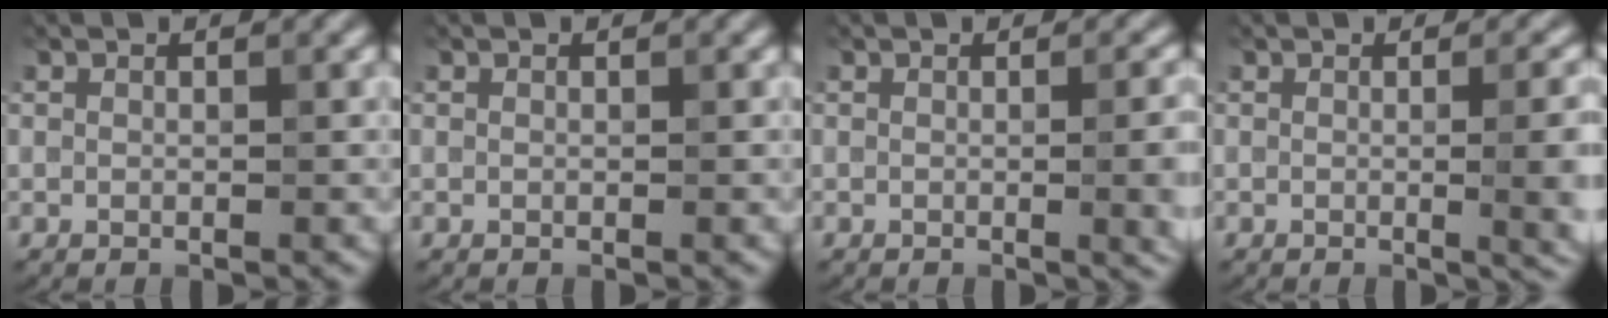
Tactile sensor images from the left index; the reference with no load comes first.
{"total": 0.0}
{"total": 4.7, "force": [-0.4, 1.9, 4.3], "torque": [-0.035, -0.004, -0.001]}
{"total": 6.7, "force": [-0.3, 2.9, 6.0], "torque": [-0.039, -0.006, 0.004]}